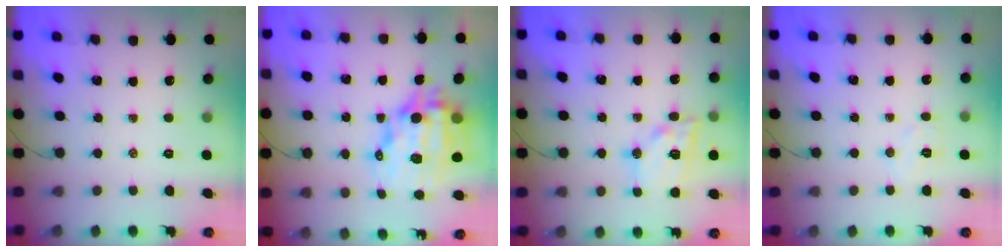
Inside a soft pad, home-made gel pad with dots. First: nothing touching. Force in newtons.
{"total": 15.1, "press": 14.6, "slide": 3.8}
{"total": 15.0, "press": 14.8, "slide": 2.3}
{"total": 5.0, "press": 4.9, "slide": 1.1}